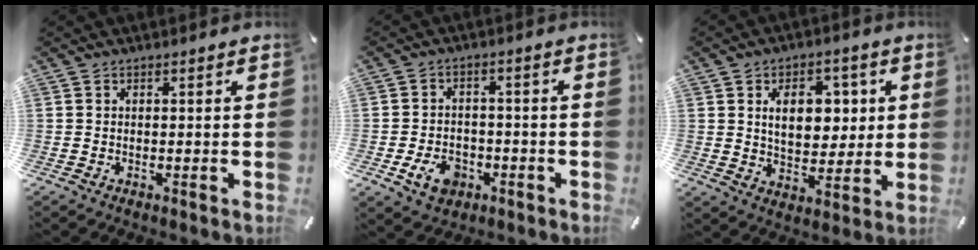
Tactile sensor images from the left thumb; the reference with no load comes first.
{"total": 7.0, "force": [-2.8, 5.2, 3.6], "torque": [-0.089, 0.011, -0.053]}
{"total": 11.3, "force": [3.0, 7.7, 7.7], "torque": [-0.113, 0.000, 0.047]}